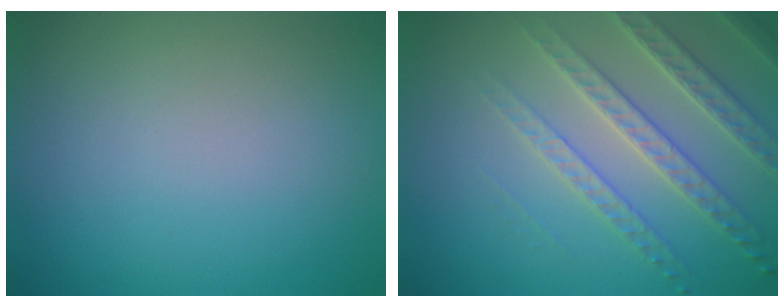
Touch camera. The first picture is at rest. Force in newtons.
{"total": 4.0, "press": 4.0, "slide": 0.6}